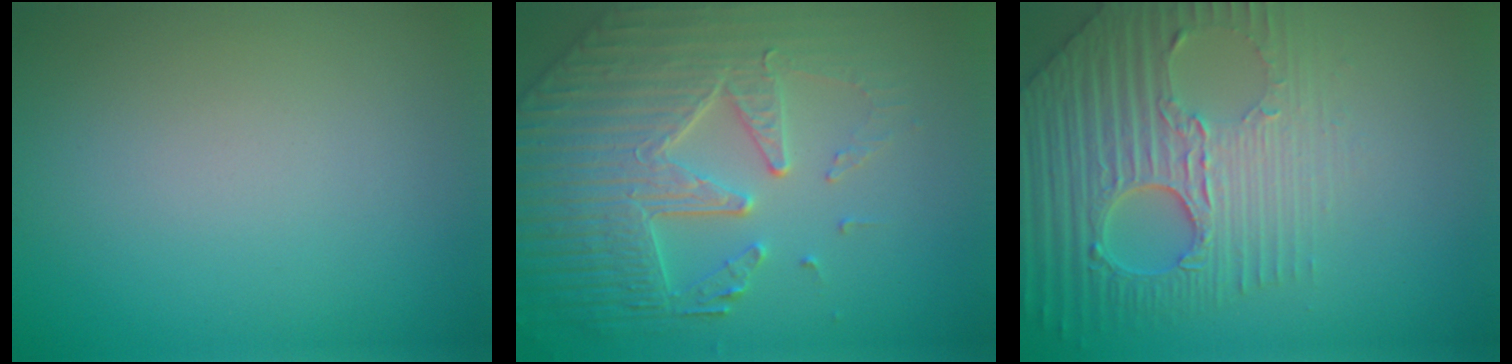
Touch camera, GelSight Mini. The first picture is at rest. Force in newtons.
{"total": 7.3, "press": 5.7, "slide": 4.4}
{"total": 6.3, "press": 5.3, "slide": 3.4}